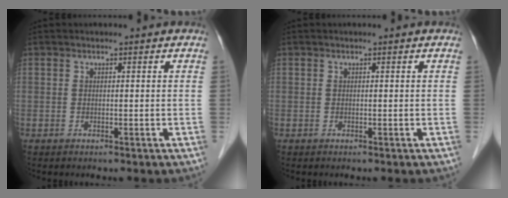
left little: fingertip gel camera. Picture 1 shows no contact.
{"total": 0.0}